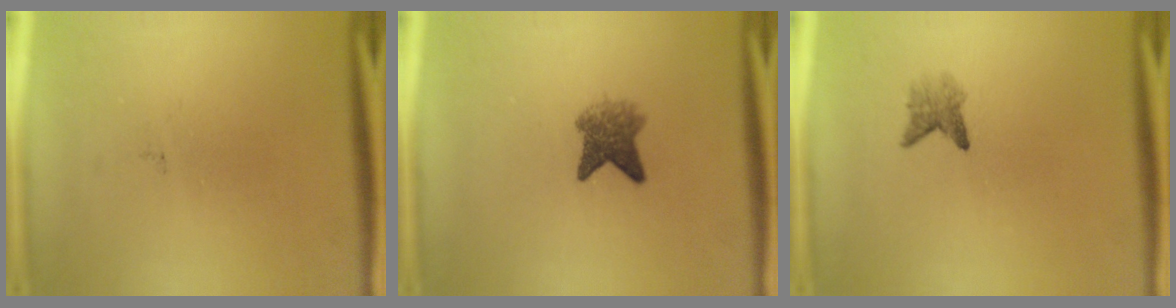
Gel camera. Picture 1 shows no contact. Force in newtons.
{"total": 4.2}
{"total": 2.0}